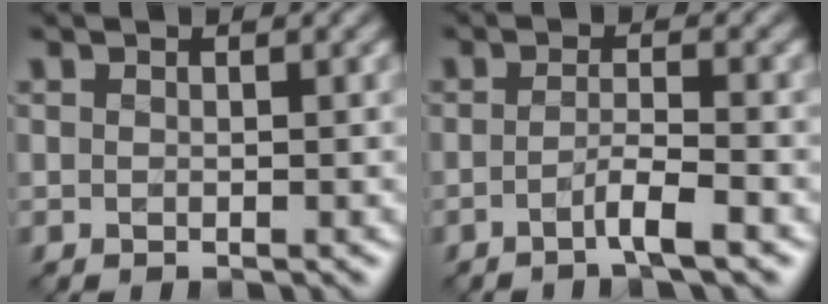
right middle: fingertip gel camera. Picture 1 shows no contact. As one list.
[{"total": 2.8, "force": [-1.4, 0.4, 2.4], "torque": [-0.035, 0.005, -0.035]}]